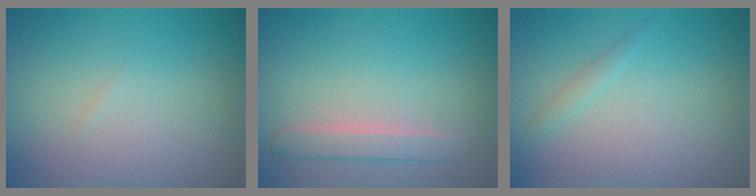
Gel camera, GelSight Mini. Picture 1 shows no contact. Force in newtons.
{"total": 1.8, "press": 1.8, "slide": 0.1}
{"total": 0.8, "press": 0.8, "slide": 0.0}